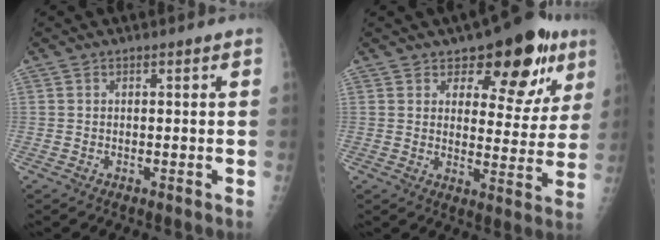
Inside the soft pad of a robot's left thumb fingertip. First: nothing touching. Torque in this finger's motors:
{"motor_torque": [0.36, 0.28, -0.11, -0.33, 0.08]}